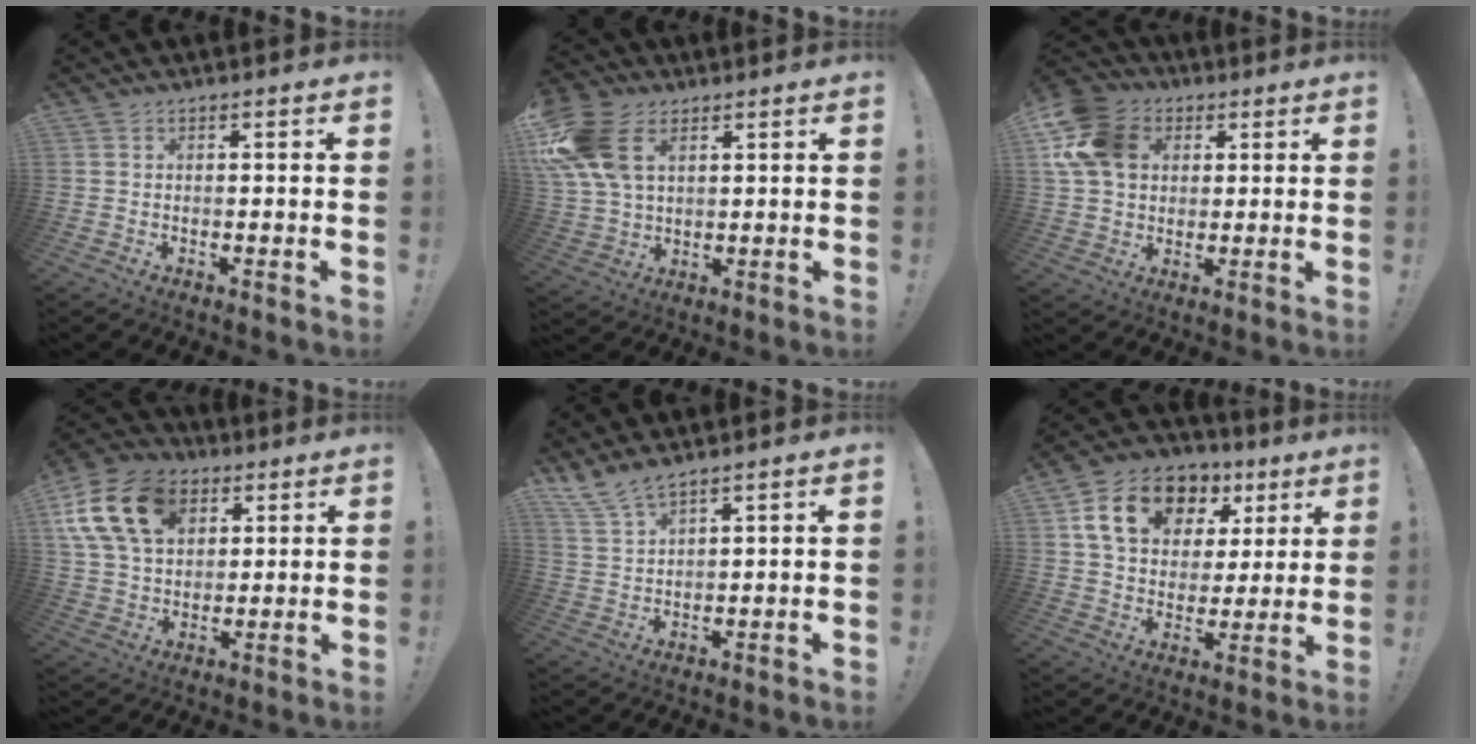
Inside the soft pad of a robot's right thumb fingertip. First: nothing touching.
{"total": 16.4, "force": [6.3, 10.7, 10.7], "torque": [-0.226, -0.012, 0.121]}
{"total": 15.7, "force": [4.2, 12.4, 8.7], "torque": [-0.163, -0.001, 0.088]}
{"total": 19.0, "force": [7.6, 13.4, 11.1], "torque": [-0.203, -0.018, 0.145]}
{"total": 6.1, "force": [5.4, 1.1, 2.7], "torque": [-0.072, -0.024, 0.104]}
{"total": 17.5, "force": [7.9, 12.3, 9.6], "torque": [-0.159, -0.020, 0.150]}